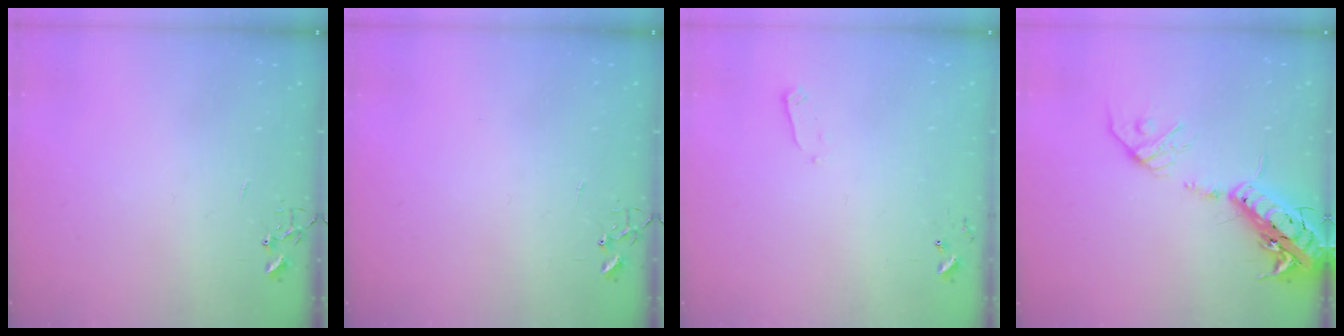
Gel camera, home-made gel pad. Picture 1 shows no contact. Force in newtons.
{"total": 0.0}
{"total": 2.4, "press": 2.4, "slide": 0.4}
{"total": 18.7, "press": 18.3, "slide": 3.9}